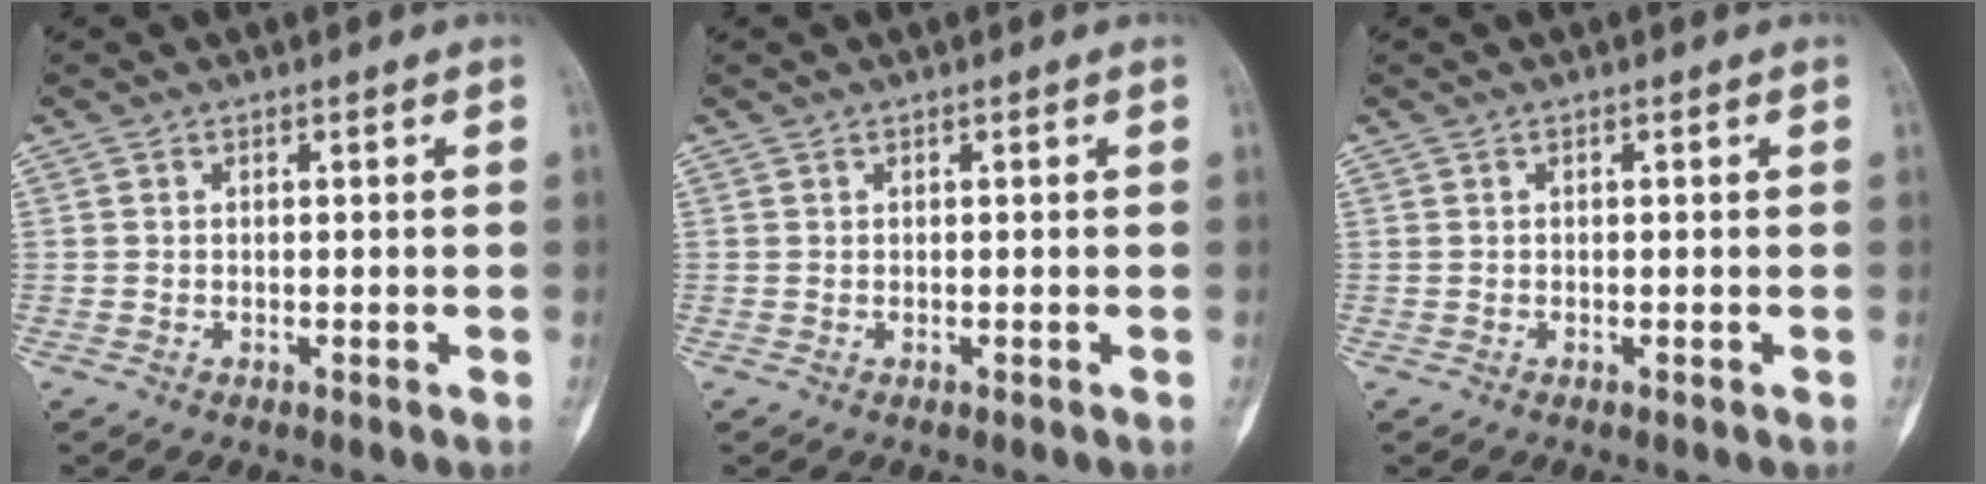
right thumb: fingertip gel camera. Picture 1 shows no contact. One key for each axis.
{"total": 0.0}
{"total": 0.0}